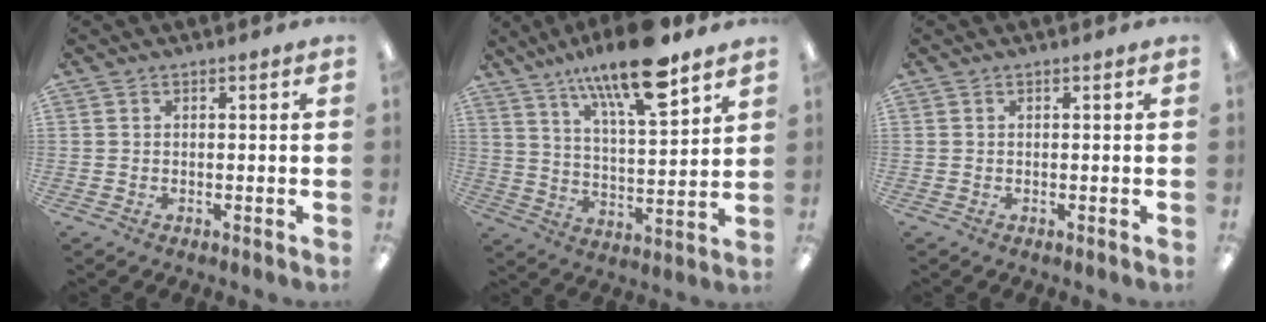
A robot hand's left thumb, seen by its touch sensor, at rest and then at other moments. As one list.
[{"total": 16.5, "force": [12.2, 3.7, 10.5], "torque": [-0.183, -0.064, 0.201]}, {"total": 0.0}]